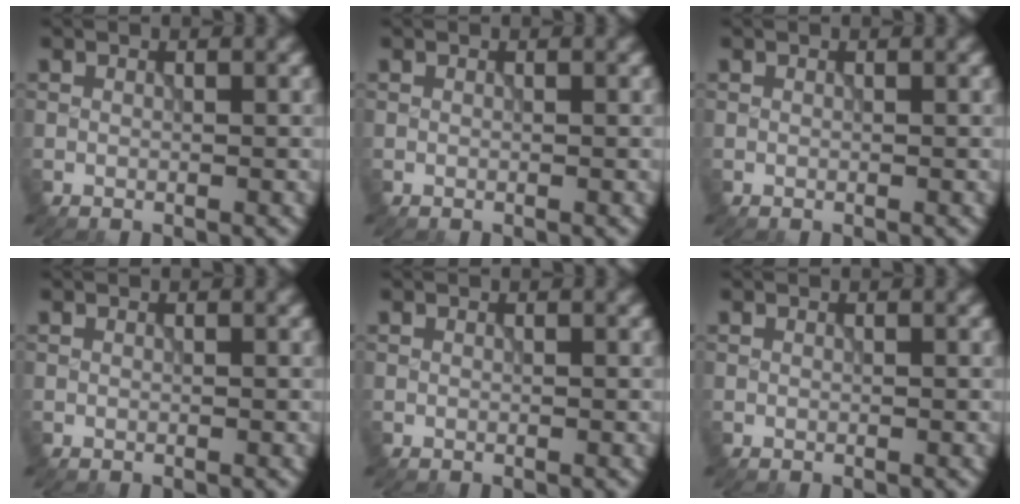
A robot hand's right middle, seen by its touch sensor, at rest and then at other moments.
{"total": 0.0}
{"total": 0.0}
{"total": 0.0}
{"total": 0.0}
{"total": 0.0}